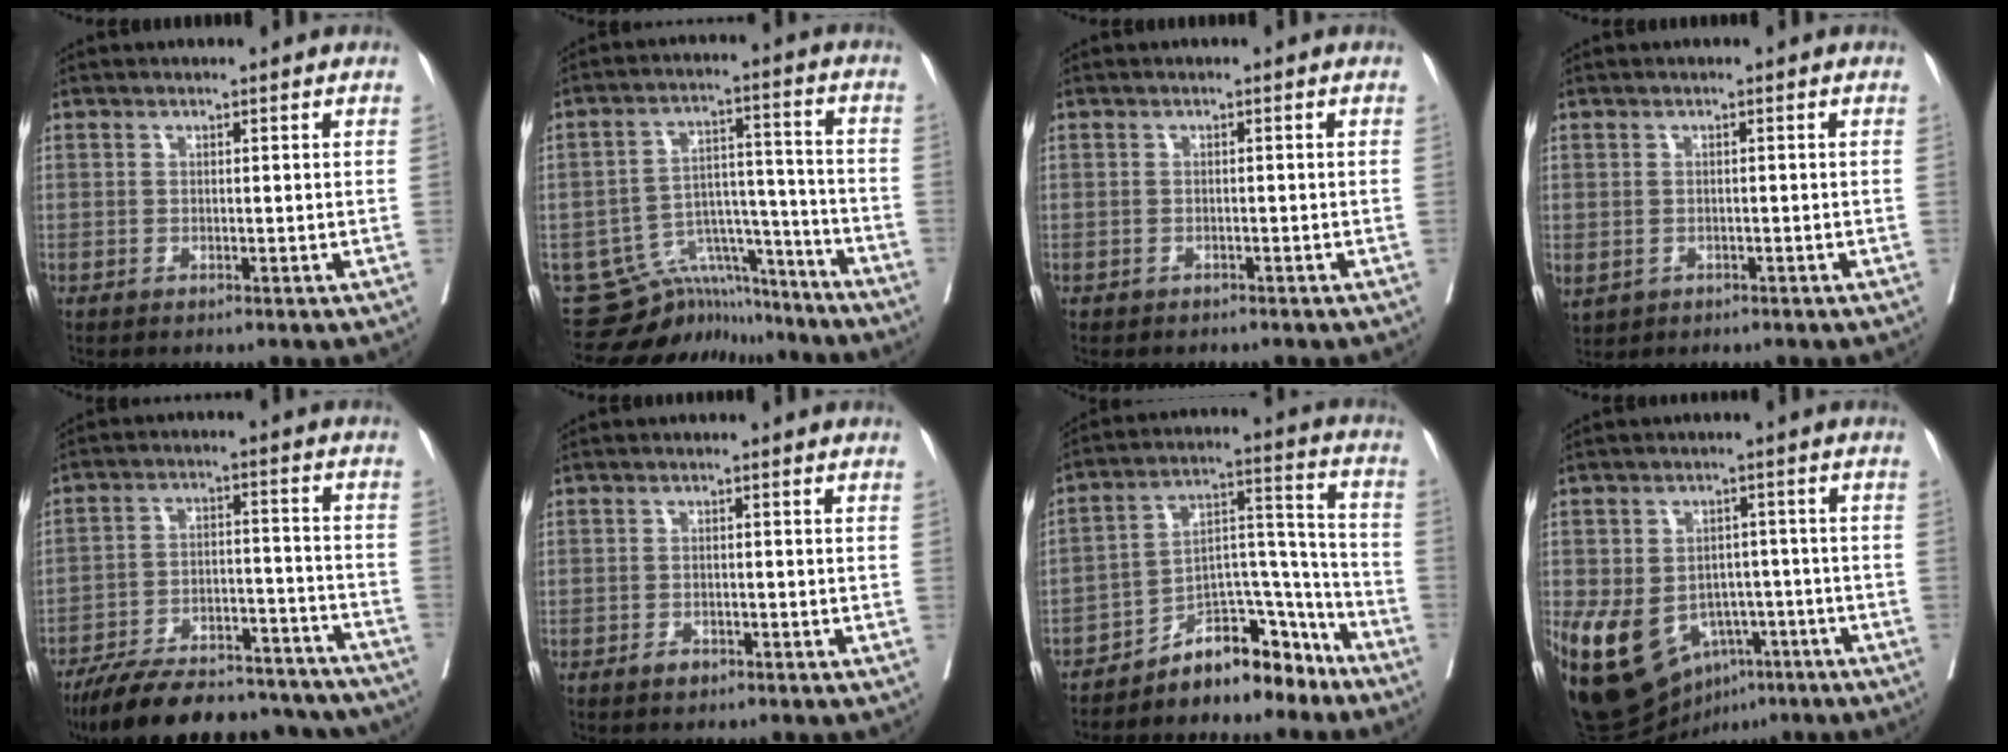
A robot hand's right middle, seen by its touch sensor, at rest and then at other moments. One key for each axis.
{"total": 13.5, "fx": -12.4, "fy": 5.1, "fz": 1.7, "tx": -0.034, "ty": 0.055, "tz": -0.186}
{"total": 1.7, "fx": -1.4, "fy": 0.9, "fz": 0.4, "tx": -0.018, "ty": -0.001, "tz": -0.016}
{"total": 5.1, "fx": -2.1, "fy": 4.0, "fz": 2.4, "tx": -0.072, "ty": -0.003, "tz": -0.023}
{"total": 26.7, "fx": -23.4, "fy": 7.0, "fz": 10.7, "tx": -0.148, "ty": 0.005, "tz": -0.330}
{"total": 1.3, "fx": -1.0, "fy": 0.7, "fz": 0.5, "tx": -0.011, "ty": 0.001, "tz": -0.015}
{"total": 11.7, "fx": -10.0, "fy": 4.3, "fz": 4.4, "tx": -0.056, "ty": 0.060, "tz": -0.165}
{"total": 14.9, "fx": -6.2, "fy": 10.9, "fz": 7.9, "tx": -0.156, "ty": 0.015, "tz": -0.082}